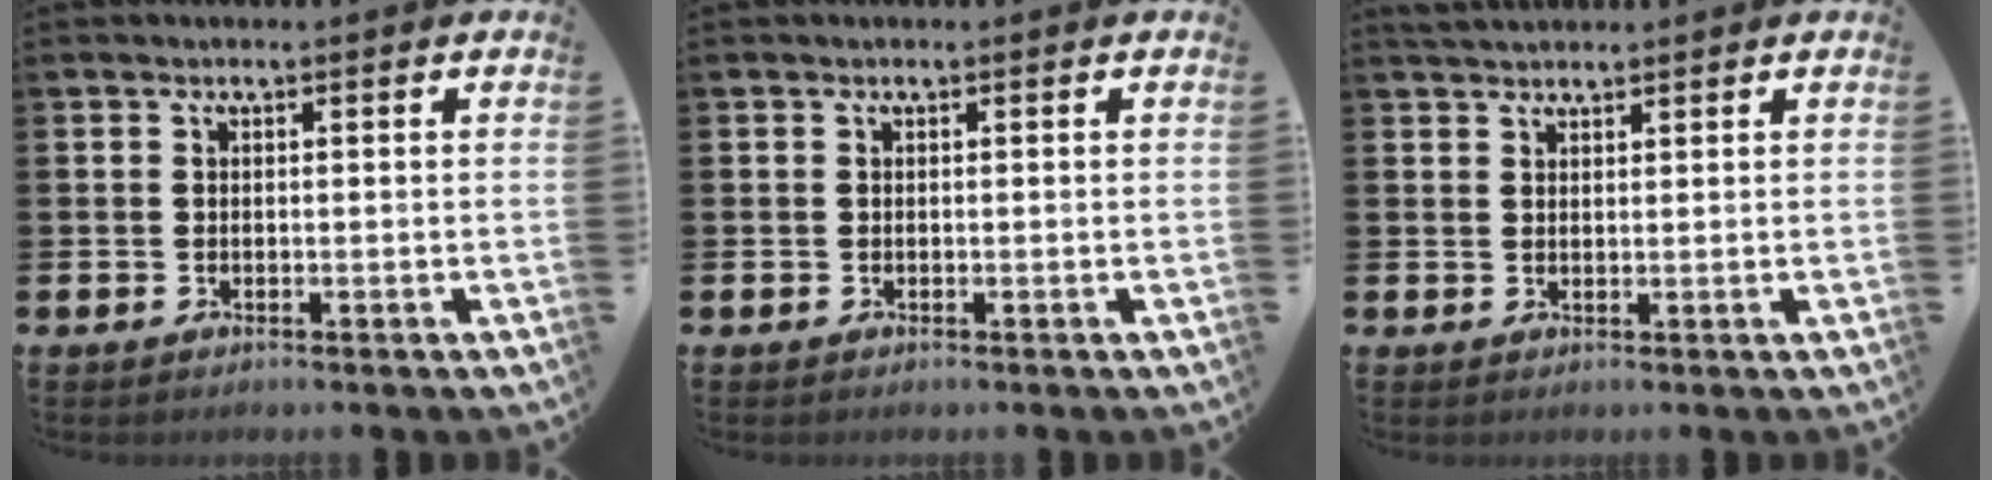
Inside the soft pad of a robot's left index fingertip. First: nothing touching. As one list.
[{"total": 0.0}, {"total": 2.1, "force": [2.1, 0.4, 0.1], "torque": [0.005, -0.006, 0.036]}]